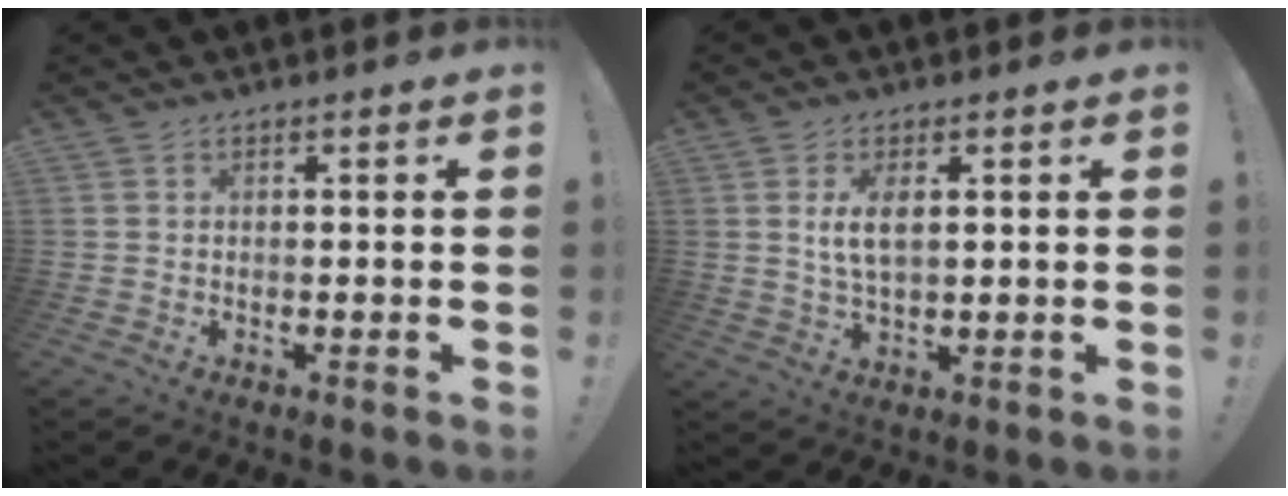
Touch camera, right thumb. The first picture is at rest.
{"total": 5.2, "force": [1.4, 2.3, 4.4], "torque": [-0.094, -0.006, 0.020]}